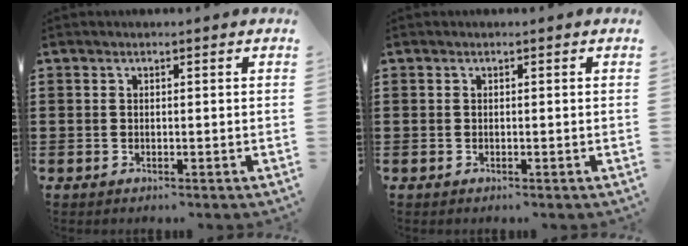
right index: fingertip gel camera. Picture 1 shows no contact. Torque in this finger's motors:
{"motor_torque": [-0.31, 0.35, 0.00, 0.00]}